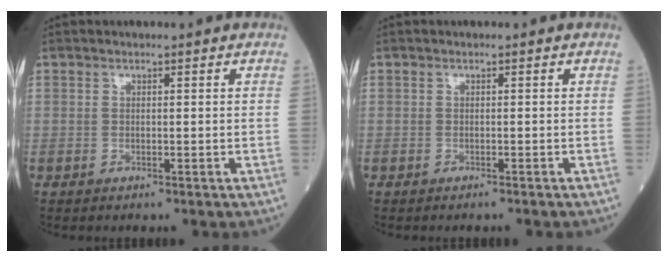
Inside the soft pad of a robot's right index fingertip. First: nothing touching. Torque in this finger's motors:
{"motor_torque": [-0.41, 0.07, -0.05, -0.02]}